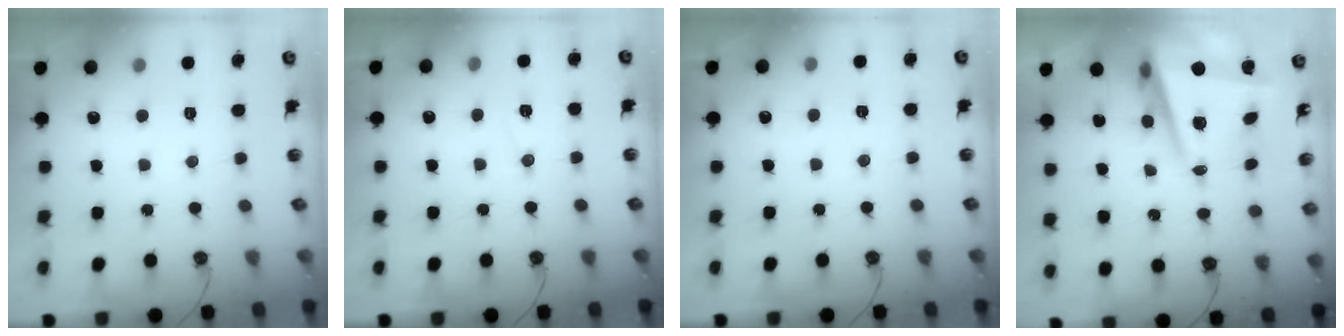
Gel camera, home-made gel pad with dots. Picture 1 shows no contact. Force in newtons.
{"total": 6.5, "press": 4.7, "slide": 4.5}
{"total": 2.6, "press": 1.7, "slide": 1.9}
{"total": 8.1, "press": 7.8, "slide": 2.3}